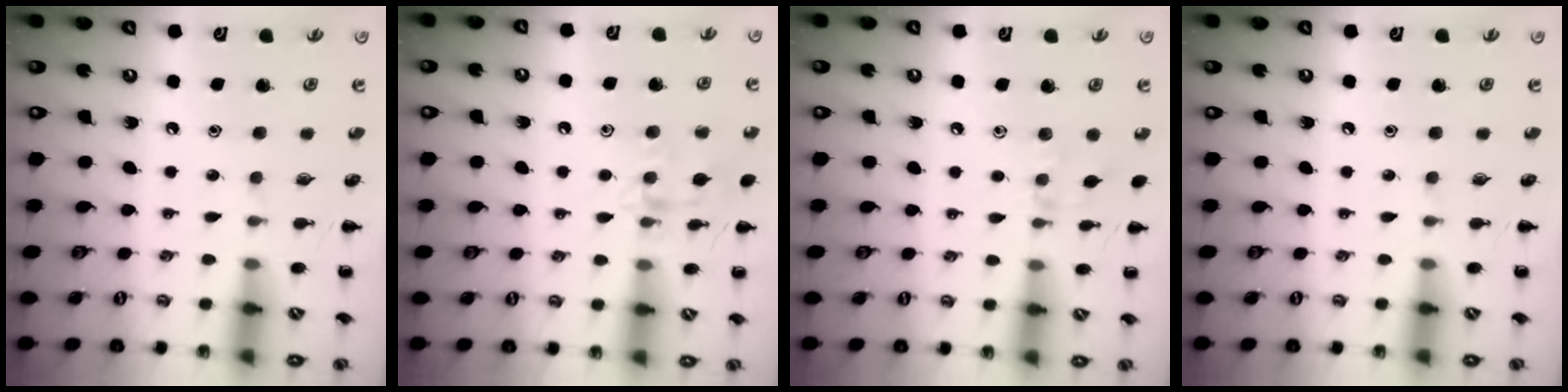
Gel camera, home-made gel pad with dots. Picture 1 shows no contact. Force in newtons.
{"total": 10.7, "press": 10.7, "slide": 0.7}
{"total": 5.2, "press": 5.0, "slide": 1.3}
{"total": 0.0}